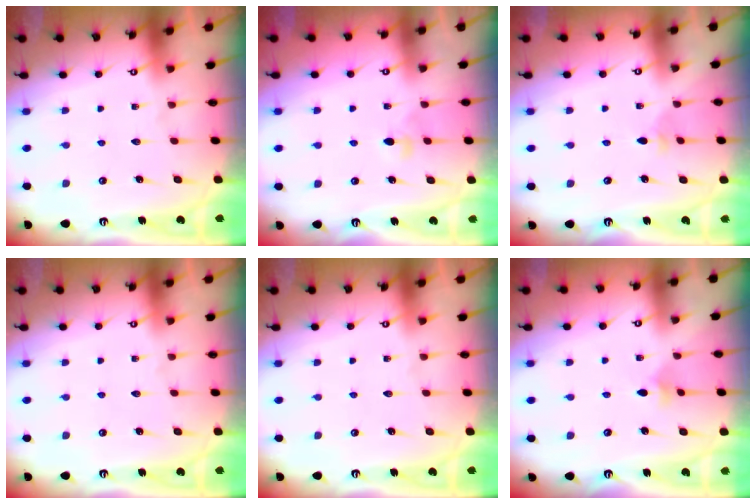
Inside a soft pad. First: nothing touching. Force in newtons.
{"total": 3.3, "press": 3.2, "slide": 0.9}
{"total": 2.4, "press": 2.3, "slide": 0.6}
{"total": 0.0}
{"total": 0.0}
{"total": 2.7, "press": 2.6, "slide": 0.6}